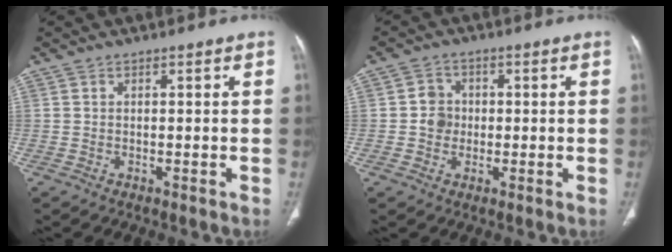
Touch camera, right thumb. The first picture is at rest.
{"total": 3.9, "force": [-0.2, 3.6, 1.5], "torque": [-0.006, 0.007, -0.008]}